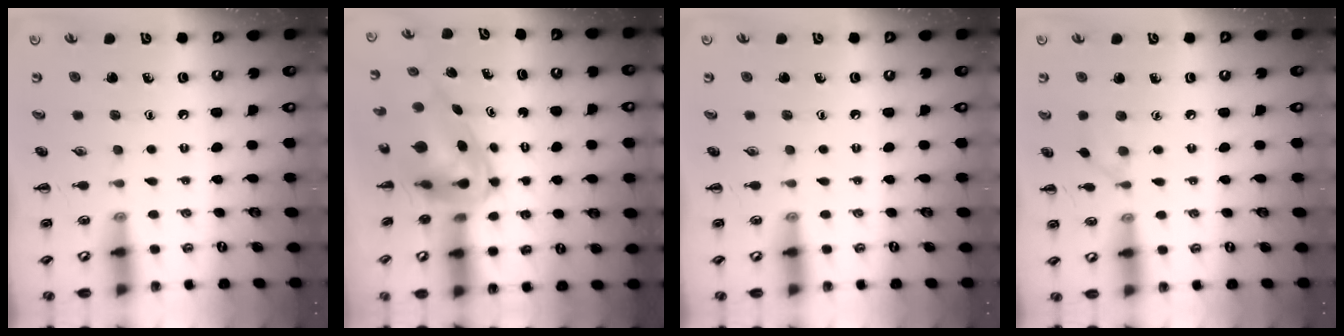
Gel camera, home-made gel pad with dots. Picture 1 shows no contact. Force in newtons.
{"total": 7.0, "press": 6.7, "slide": 2.1}
{"total": 0.0}
{"total": 4.2, "press": 3.9, "slide": 1.5}